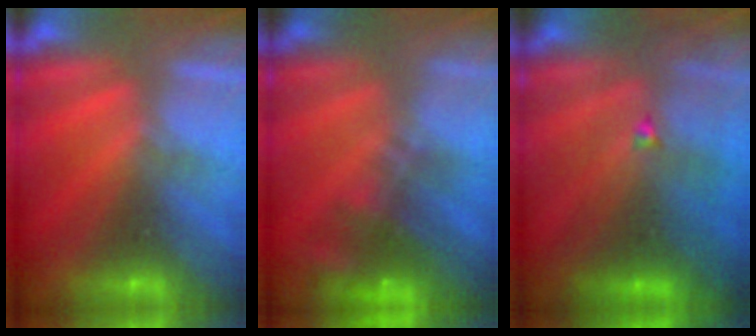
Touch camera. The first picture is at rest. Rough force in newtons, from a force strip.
{"total": 6.9}
{"total": 4.5}